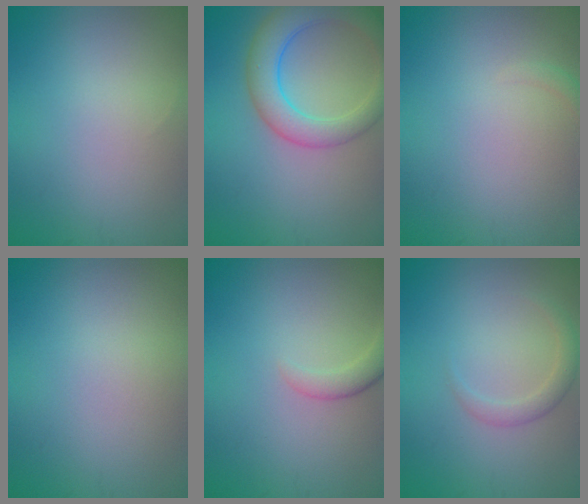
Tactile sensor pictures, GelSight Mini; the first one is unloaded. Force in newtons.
{"total": 5.7, "press": 5.7, "slide": 0.3}
{"total": 0.7, "press": 0.7, "slide": 0.2}
{"total": 0.0}
{"total": 2.0, "press": 2.0, "slide": 0.2}
{"total": 1.6, "press": 1.6, "slide": 0.1}